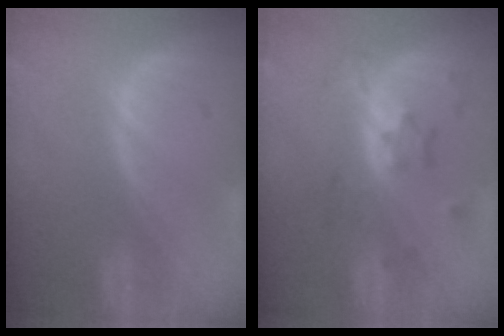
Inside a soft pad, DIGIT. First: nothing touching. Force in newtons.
{"total": 6.1, "press": 5.9, "slide": 1.2}